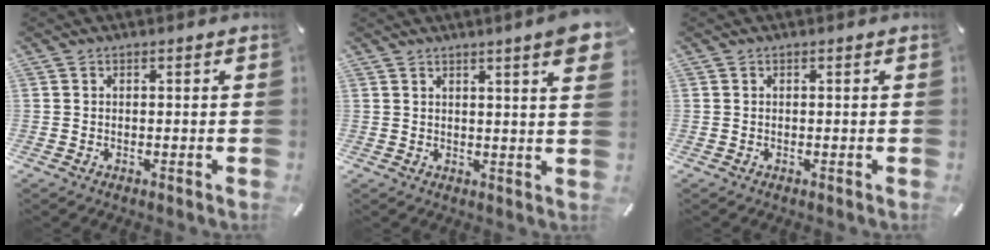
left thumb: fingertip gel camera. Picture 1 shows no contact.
{"total": 6.3, "force": [3.5, 0.4, 5.3], "torque": [-0.081, -0.017, 0.056]}
{"total": 0.0}